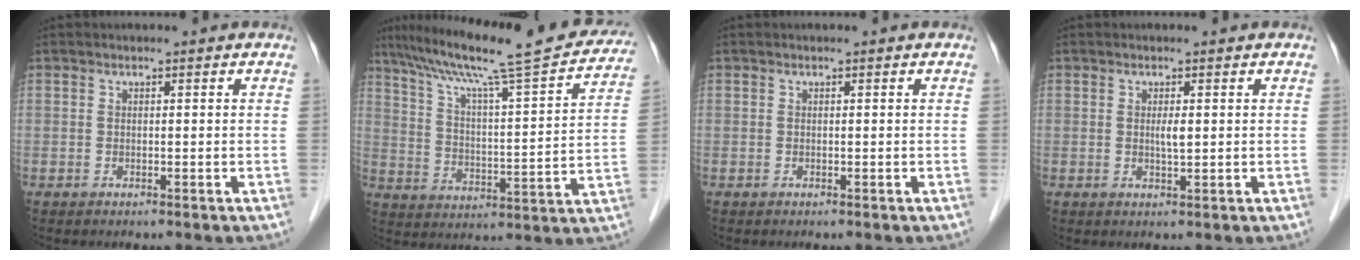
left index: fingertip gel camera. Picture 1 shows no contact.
{"total": 23.6, "force": [20.0, 2.0, 12.4], "torque": [-0.201, 0.003, 0.279]}
{"total": 0.0}
{"total": 1.5, "force": [0.3, 0.2, 1.5], "torque": [-0.028, -0.001, 0.005]}